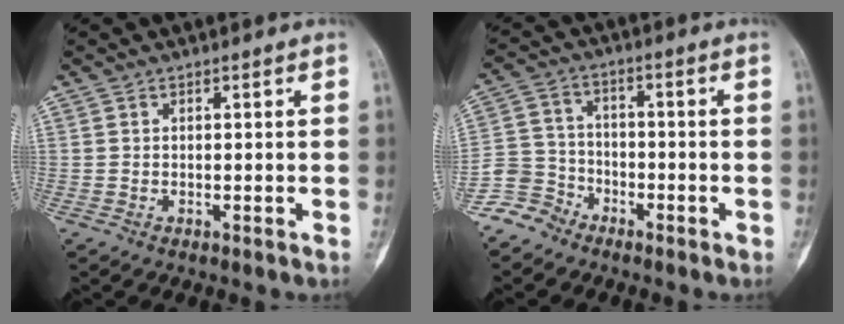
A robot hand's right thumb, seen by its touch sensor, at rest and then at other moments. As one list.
[{"total": 7.1, "force": [-5.4, 4.6, 0.4], "torque": [0.016, 0.037, -0.121]}]